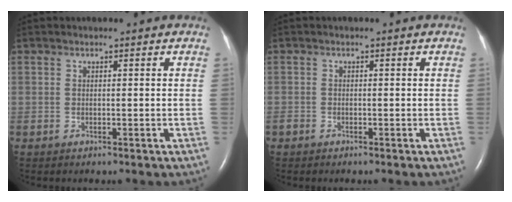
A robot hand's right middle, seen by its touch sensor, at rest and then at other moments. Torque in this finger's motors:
{"motor_torque": [-0.05, -0.13, 0.00, 0.03]}